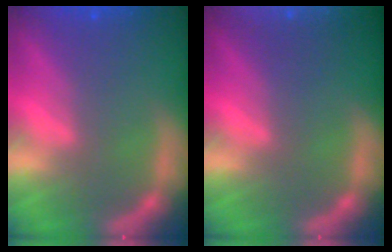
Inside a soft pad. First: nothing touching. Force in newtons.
{"total": 9.0}